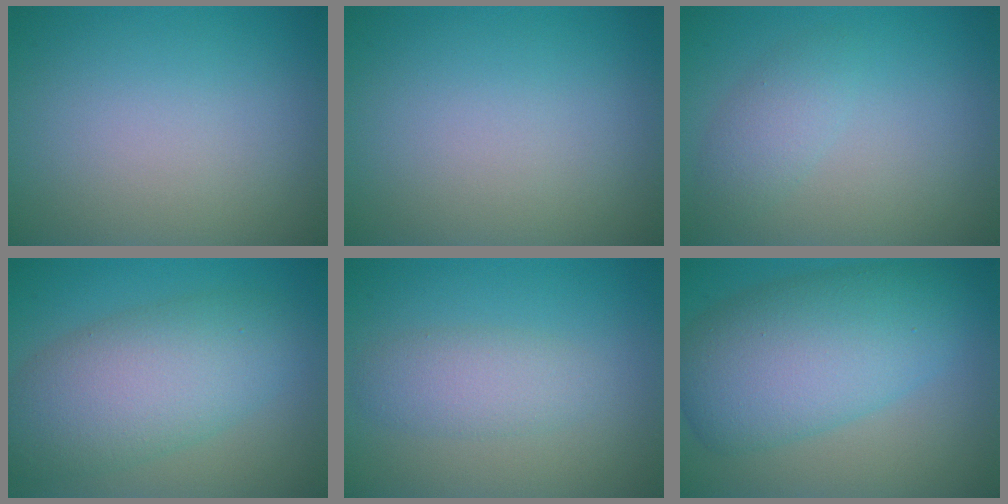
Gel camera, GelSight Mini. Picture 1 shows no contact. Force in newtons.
{"total": 0.0}
{"total": 2.0, "press": 2.0, "slide": 0.2}
{"total": 7.8, "press": 7.8, "slide": 0.2}
{"total": 2.7, "press": 2.7, "slide": 0.1}
{"total": 9.5, "press": 9.5, "slide": 0.3}